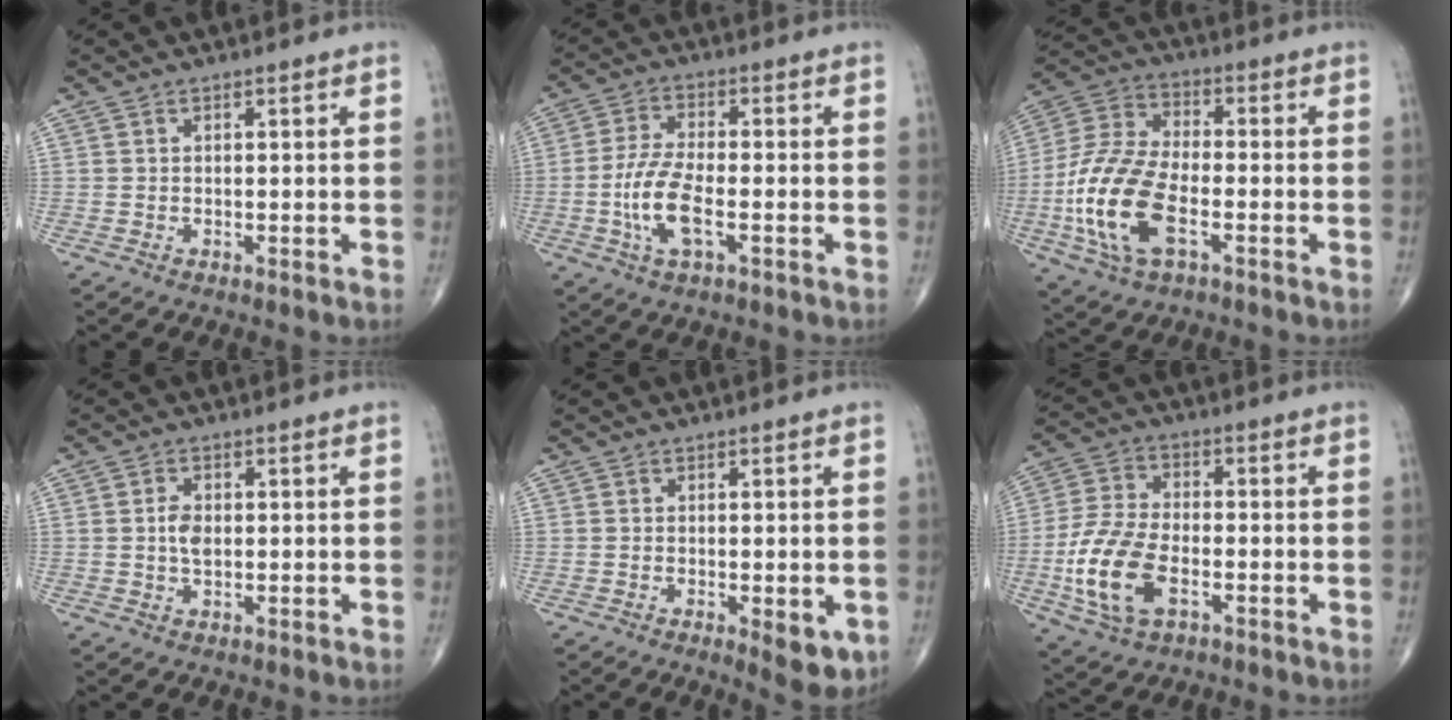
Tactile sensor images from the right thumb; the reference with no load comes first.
{"total": 8.8, "force": [-2.4, 3.3, 7.8], "torque": [-0.168, 0.009, -0.048]}
{"total": 16.7, "force": [-4.8, 8.3, 13.7], "torque": [-0.294, 0.016, -0.092]}
{"total": 3.0, "force": [0.1, 1.8, 2.4], "torque": [-0.043, 0.001, -0.001]}
{"total": 5.7, "force": [-1.7, 2.1, 5.0], "torque": [-0.051, -0.011, -0.019]}
{"total": 13.3, "force": [-3.9, 7.3, 10.5], "torque": [-0.221, 0.010, -0.075]}